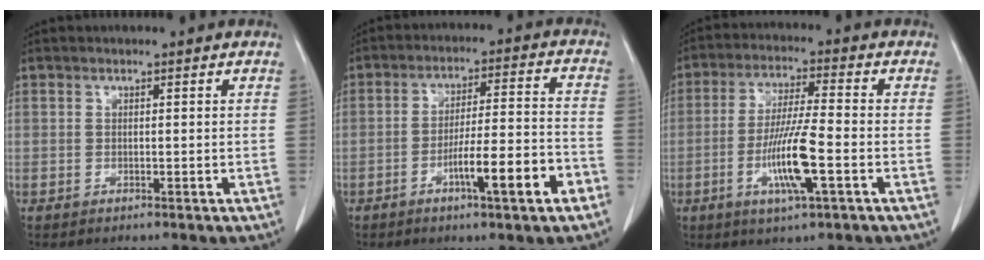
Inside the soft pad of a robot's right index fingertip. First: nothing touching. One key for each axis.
{"total": 11.0, "fx": -5.1, "fy": 0.7, "fz": 9.7, "tx": -0.152, "ty": 0.006, "tz": -0.078}
{"total": 10.0, "fx": -3.1, "fy": 0.5, "fz": 9.5, "tx": -0.184, "ty": -0.011, "tz": -0.061}